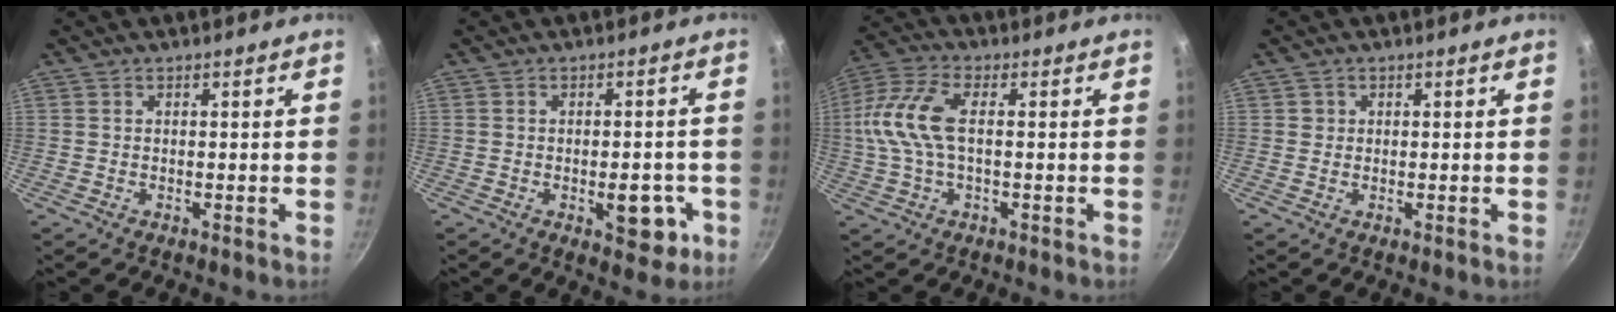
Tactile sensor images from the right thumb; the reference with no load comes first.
{"total": 7.5, "force": [-2.3, 3.7, 6.1], "torque": [-0.053, 0.008, -0.024]}
{"total": 11.7, "force": [0.5, 5.7, 10.2], "torque": [-0.225, 0.021, -0.003]}
{"total": 1.0, "force": [0.2, 1.0, 0.1], "torque": [0.006, 0.003, 0.001]}